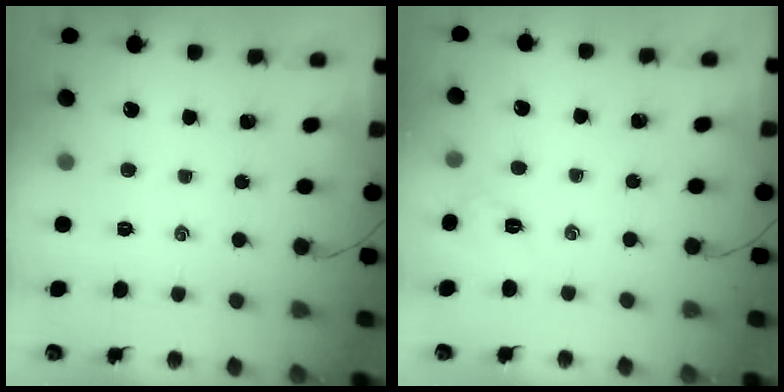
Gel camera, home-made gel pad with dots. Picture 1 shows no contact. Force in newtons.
{"total": 3.1, "press": 2.9, "slide": 0.9}